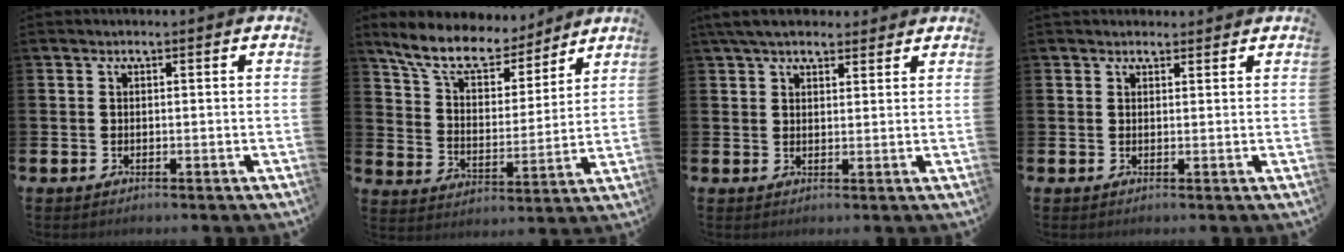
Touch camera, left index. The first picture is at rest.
{"total": 10.3, "force": [9.0, 3.5, 3.5], "torque": [-0.096, -0.059, 0.158]}
{"total": 4.8, "force": [4.2, 1.7, 1.4], "torque": [-0.036, -0.008, 0.079]}
{"total": 1.4, "force": [1.3, 0.6, 0.0], "torque": [0.009, 0.000, 0.023]}